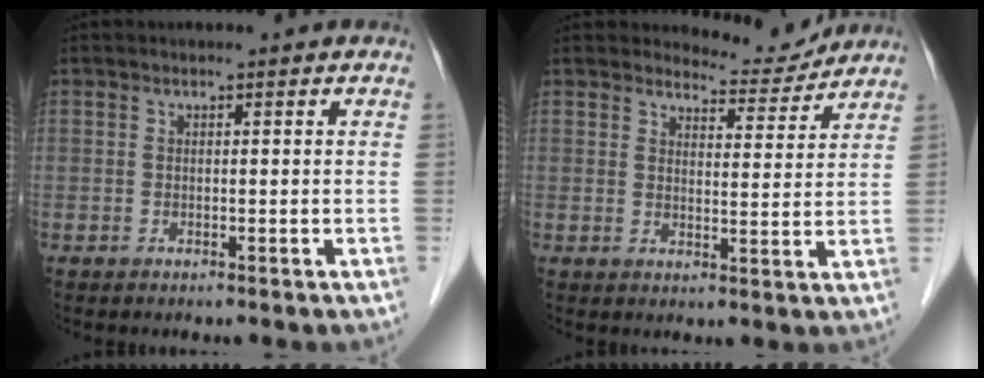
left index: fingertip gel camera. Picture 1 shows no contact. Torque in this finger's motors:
{"motor_torque": [0.59, -0.56, 0.05, -0.02]}